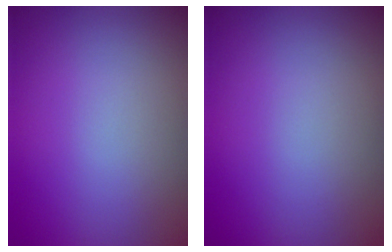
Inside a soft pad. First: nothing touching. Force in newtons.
{"total": 0.0}